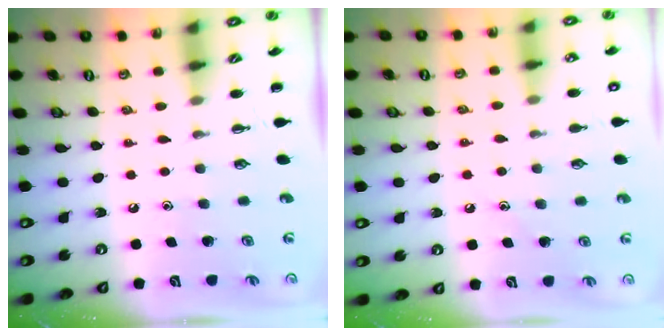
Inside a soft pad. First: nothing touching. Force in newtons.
{"total": 7.0, "press": 6.7, "slide": 1.9}